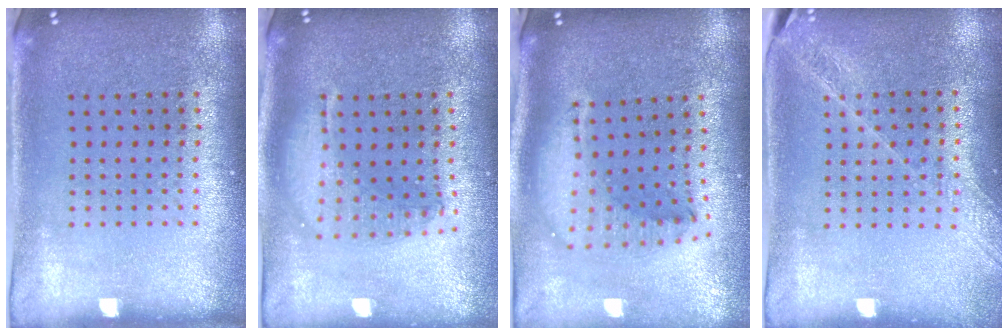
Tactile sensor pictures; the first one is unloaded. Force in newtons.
{"total": 1.6, "press": 1.4, "slide": 0.7}
{"total": 2.2, "press": 1.7, "slide": 1.4}
{"total": 1.6, "press": 1.5, "slide": 0.4}